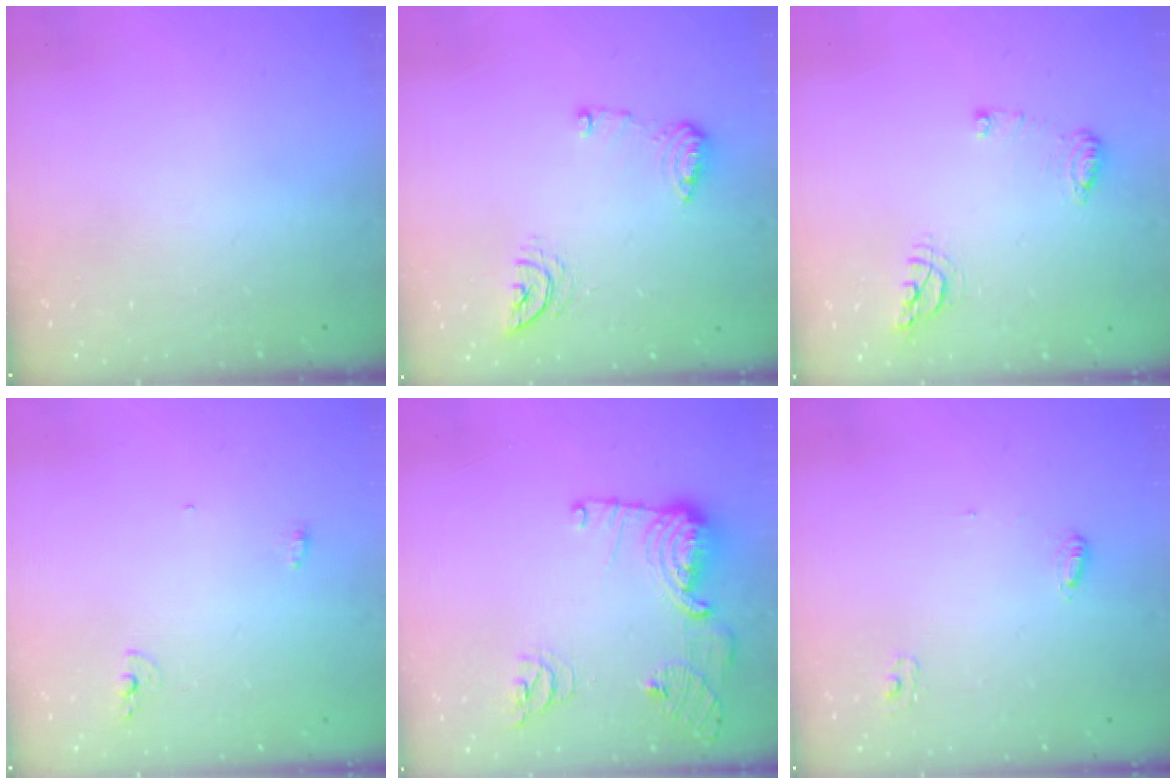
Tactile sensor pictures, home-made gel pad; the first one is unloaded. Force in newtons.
{"total": 8.9, "press": 8.9, "slide": 0.5}
{"total": 8.1, "press": 8.1, "slide": 0.4}
{"total": 4.3, "press": 4.2, "slide": 0.9}
{"total": 15.2, "press": 14.9, "slide": 2.8}
{"total": 4.2, "press": 4.2, "slide": 0.3}